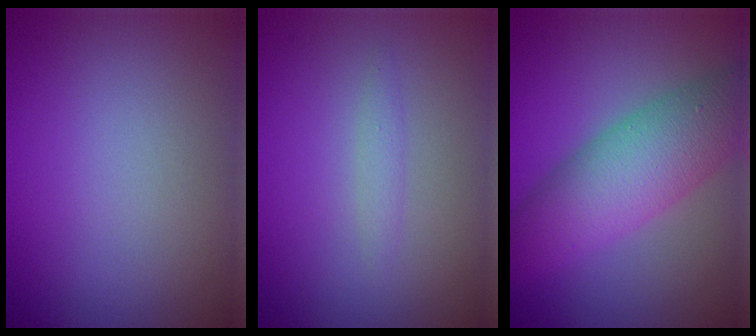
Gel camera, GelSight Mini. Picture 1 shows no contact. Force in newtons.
{"total": 1.0, "press": 1.0, "slide": 0.0}
{"total": 7.3, "press": 7.3, "slide": 0.2}